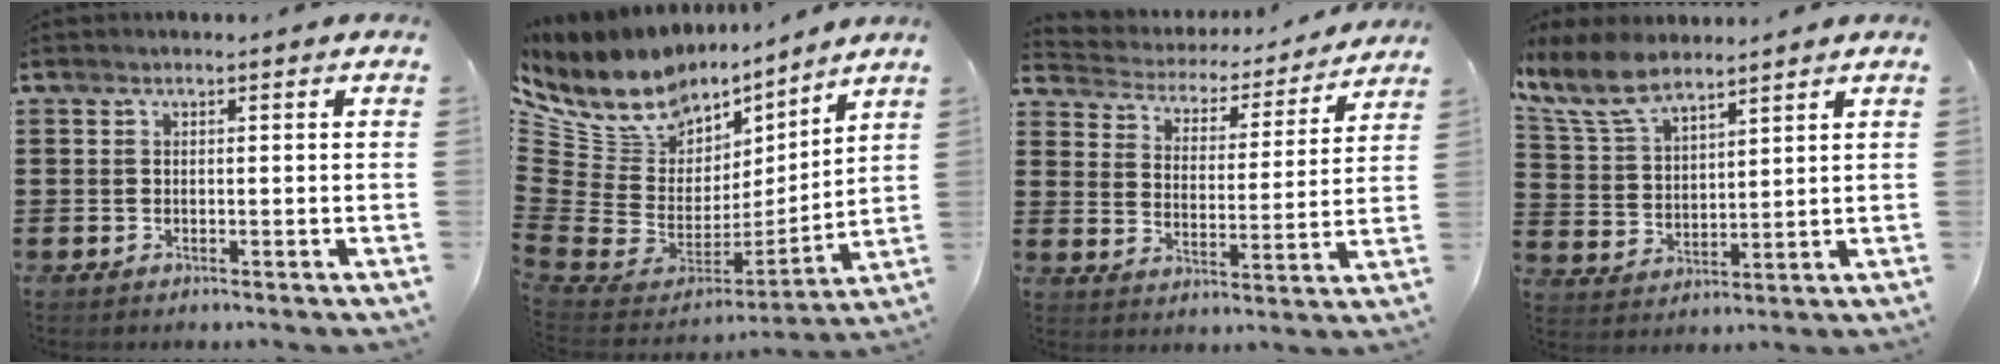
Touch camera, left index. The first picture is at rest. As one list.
[{"total": 9.7, "force": [6.7, 6.4, 2.9], "torque": [-0.108, -0.059, 0.121]}, {"total": 3.2, "force": [3.1, 0.8, 0.0], "torque": [-0.023, -0.027, 0.042]}, {"total": 8.5, "force": [7.0, 2.7, 4.0], "torque": [-0.103, -0.012, 0.131]}]